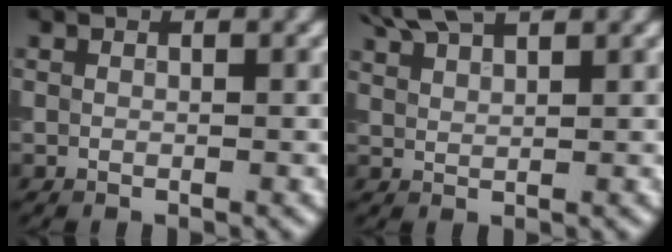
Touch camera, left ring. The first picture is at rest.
{"total": 4.4, "force": [3.7, 1.0, 2.1], "torque": [-0.038, 0.015, 0.057]}